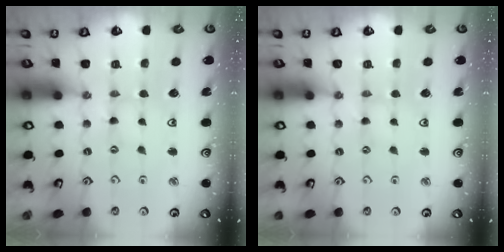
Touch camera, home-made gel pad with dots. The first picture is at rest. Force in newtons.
{"total": 1.3, "press": 1.2, "slide": 0.3}